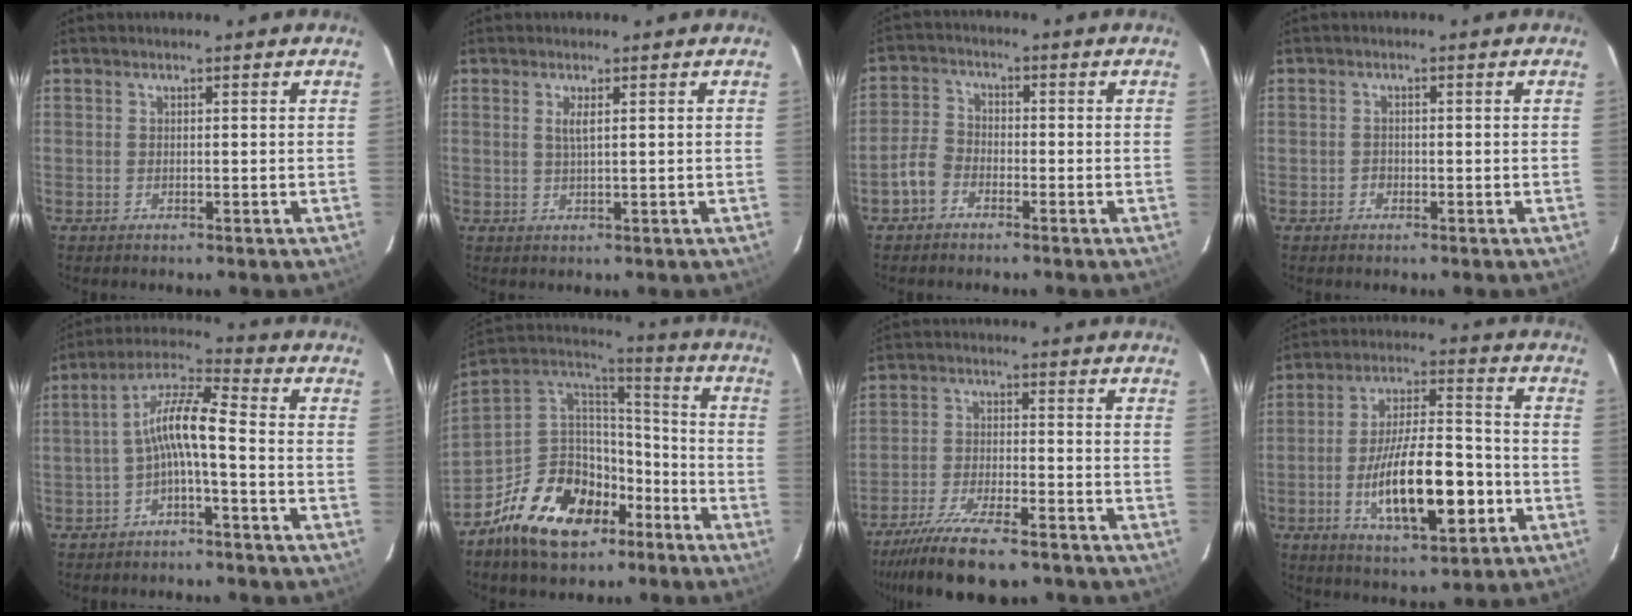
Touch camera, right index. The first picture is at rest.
{"total": 1.9, "force": [0.6, 0.1, 1.8], "torque": [-0.033, 0.000, 0.011]}
{"total": 4.5, "force": [-2.7, 3.0, 1.9], "torque": [-0.044, 0.015, -0.054]}
{"total": 1.2, "force": [-0.7, 0.9, 0.0], "torque": [0.001, 0.002, -0.009]}
{"total": 7.8, "force": [-2.3, 1.2, 7.4], "torque": [-0.166, 0.022, -0.044]}
{"total": 19.3, "force": [-11.5, 11.5, 10.5], "torque": [-0.225, 0.027, -0.188]}
{"total": 14.3, "force": [-11.6, 3.4, 7.6], "torque": [-0.169, -0.029, -0.199]}
{"total": 16.8, "force": [-5.1, 5.7, 15.0], "torque": [-0.271, -0.003, -0.076]}